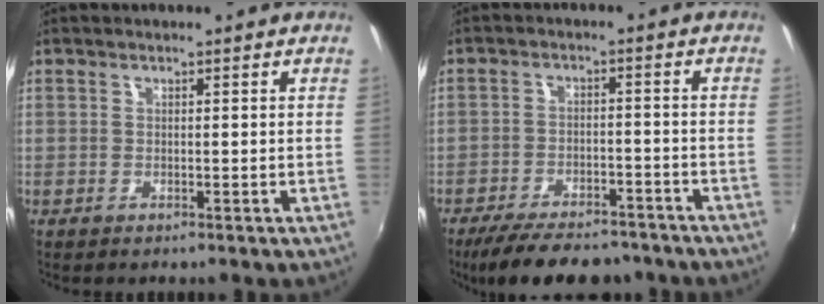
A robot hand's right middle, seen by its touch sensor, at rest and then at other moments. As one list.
[{"total": 15.2, "force": [-12.5, 5.1, 7.0], "torque": [-0.145, -0.013, -0.178]}]